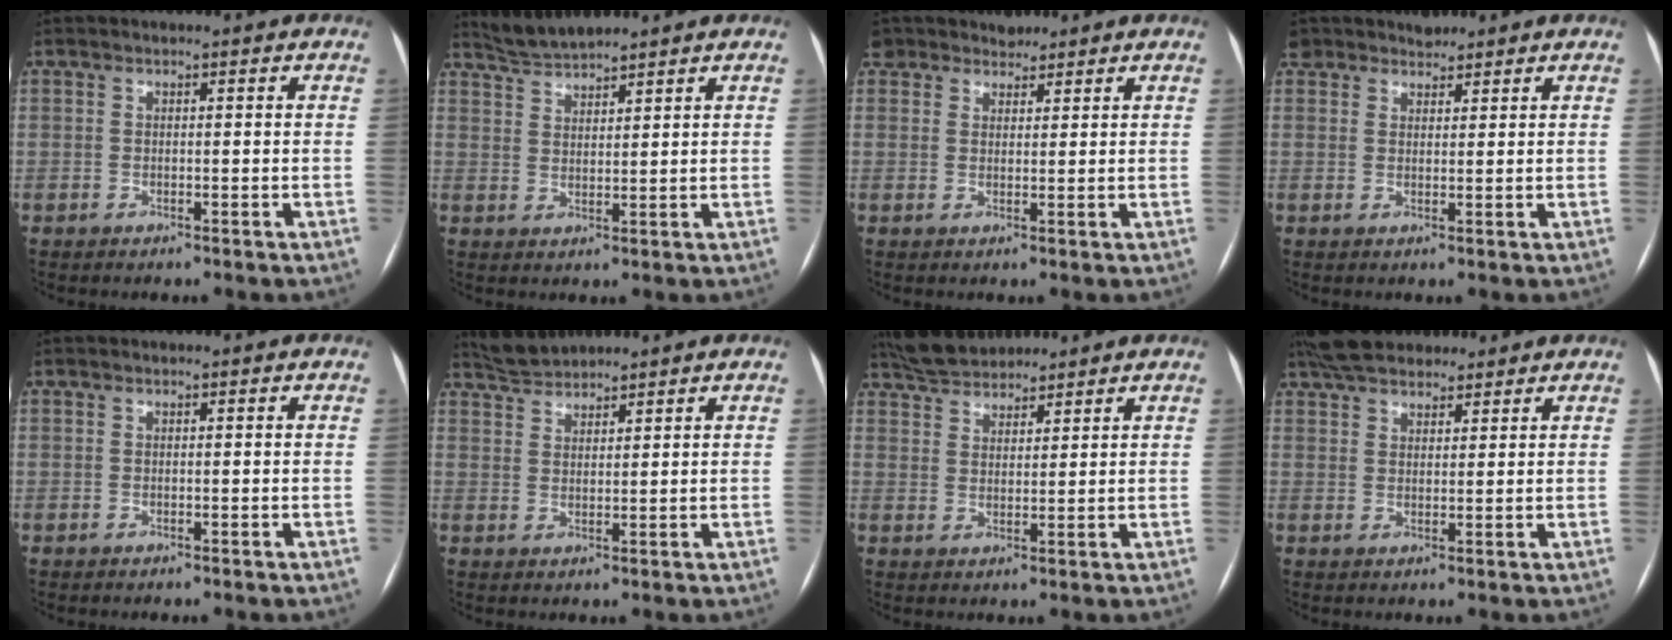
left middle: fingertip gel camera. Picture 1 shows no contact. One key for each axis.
{"total": 4.2, "fx": 4.2, "fy": -0.1, "fz": 0.6, "tx": -0.021, "ty": 0.013, "tz": 0.086}
{"total": 4.9, "fx": 4.0, "fy": 2.8, "fz": -0.4, "tx": 0.018, "ty": 0.019, "tz": 0.065}
{"total": 4.2, "fx": 3.5, "fy": 2.3, "fz": -0.3, "tx": 0.013, "ty": 0.019, "tz": 0.060}
{"total": 0.0}
{"total": 3.6, "fx": 3.6, "fy": 0.1, "fz": -0.2, "tx": -0.004, "ty": 0.016, "tz": 0.073}
{"total": 6.4, "fx": 6.0, "fy": 1.6, "fz": 1.3, "tx": -0.029, "ty": 0.028, "tz": 0.113}
{"total": 9.1, "fx": 7.8, "fy": 3.4, "fz": 3.3, "tx": -0.051, "ty": 0.033, "tz": 0.132}